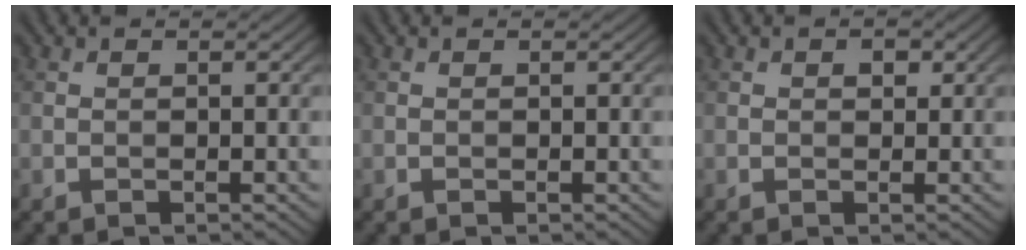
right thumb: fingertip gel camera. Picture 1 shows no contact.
{"total": 0.0}
{"total": 1.2, "force": [0.5, 0.8, 0.8], "torque": [-0.008, -0.002, 0.006]}